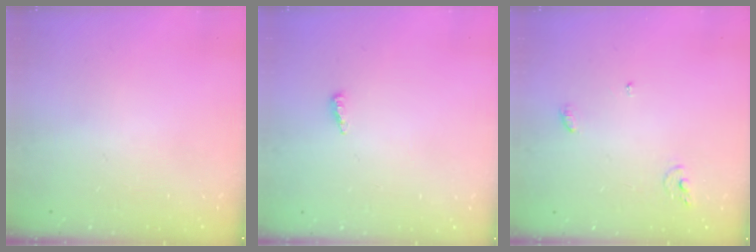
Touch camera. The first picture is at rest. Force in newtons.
{"total": 3.7, "press": 3.6, "slide": 0.4}
{"total": 5.4, "press": 5.4, "slide": 0.2}